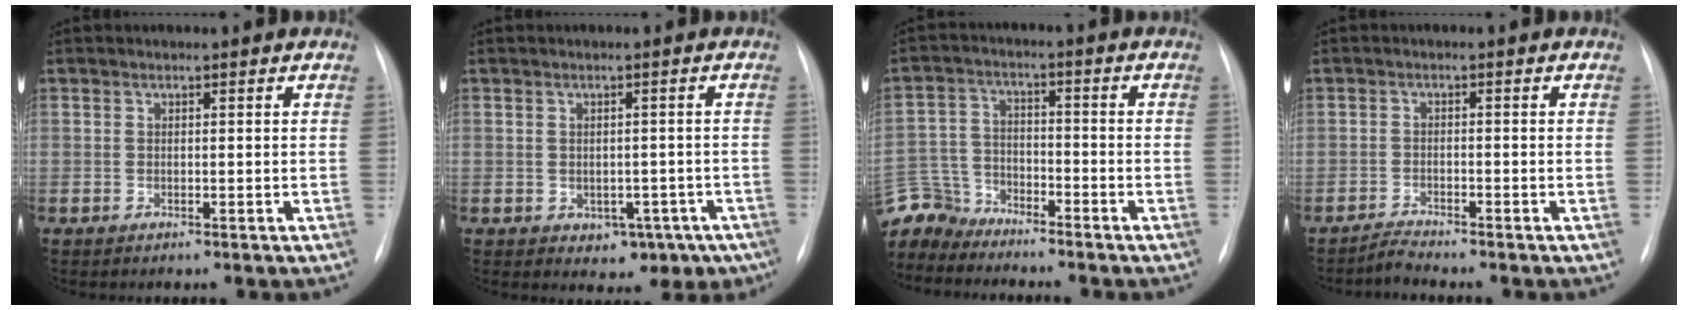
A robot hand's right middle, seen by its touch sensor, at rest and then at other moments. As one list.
[{"total": 6.4, "force": [-3.0, 4.7, 3.1], "torque": [-0.021, 0.017, -0.029]}, {"total": 9.6, "force": [-9.1, 2.8, 0.5], "torque": [-0.027, 0.011, -0.183]}, {"total": 2.0, "force": [-1.9, -0.6, -0.2], "torque": [0.002, -0.013, -0.036]}]